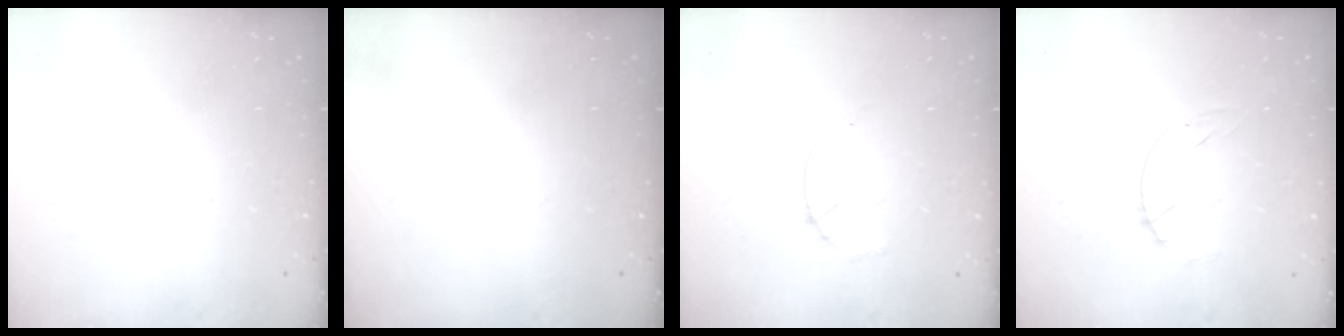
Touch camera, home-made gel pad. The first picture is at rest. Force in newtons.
{"total": 0.0}
{"total": 2.9, "press": 2.9, "slide": 0.4}
{"total": 1.7, "press": 1.7, "slide": 0.1}